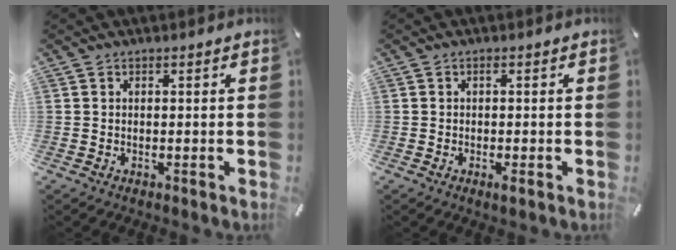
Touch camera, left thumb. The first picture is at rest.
{"total": 1.6, "force": [-0.2, 0.5, 1.6], "torque": [-0.027, 0.001, -0.004]}